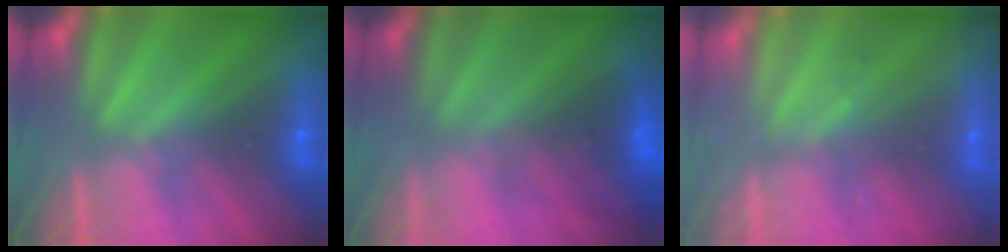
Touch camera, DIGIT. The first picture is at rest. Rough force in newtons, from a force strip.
{"total": 2.3}
{"total": 2.3}